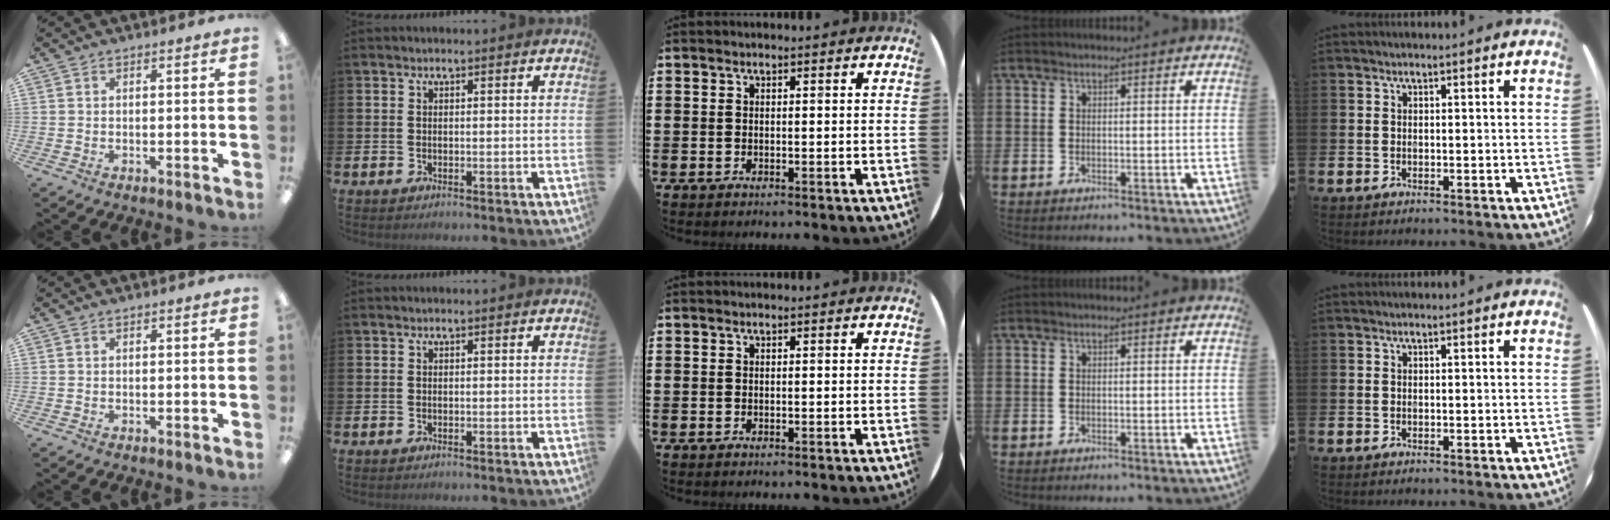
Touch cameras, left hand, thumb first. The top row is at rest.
{}